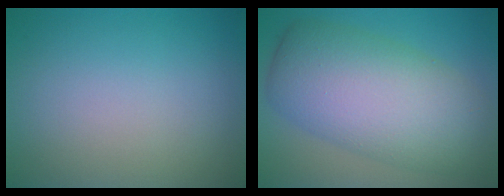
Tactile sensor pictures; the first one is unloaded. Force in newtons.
{"total": 10.0, "press": 10.0, "slide": 0.5}